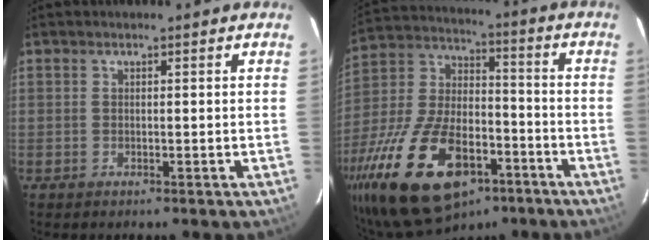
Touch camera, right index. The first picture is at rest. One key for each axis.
{"total": 26.2, "fx": -14.3, "fy": 13.3, "fz": 17.5, "tx": -0.369, "ty": -0.017, "tz": -0.235}